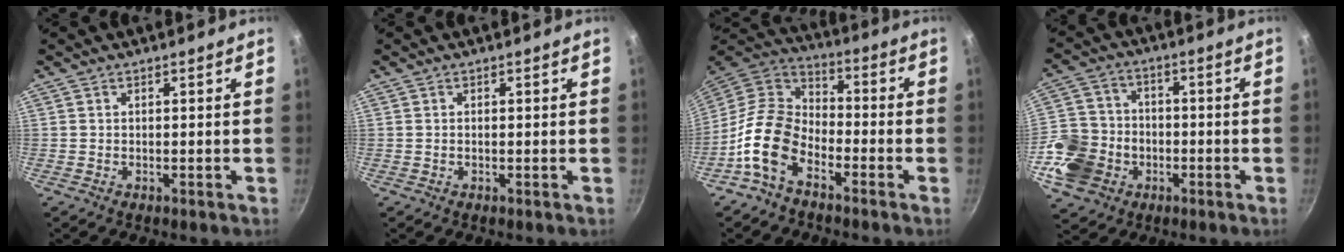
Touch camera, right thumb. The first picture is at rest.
{"total": 0.0}
{"total": 12.9, "force": [-6.6, 8.0, 7.7], "torque": [-0.129, 0.059, -0.150]}
{"total": 14.4, "force": [-4.7, 11.8, 6.8], "torque": [-0.122, 0.034, -0.088]}